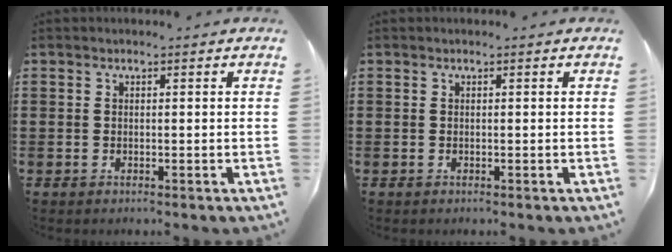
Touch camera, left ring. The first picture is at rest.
{"total": 0.0}